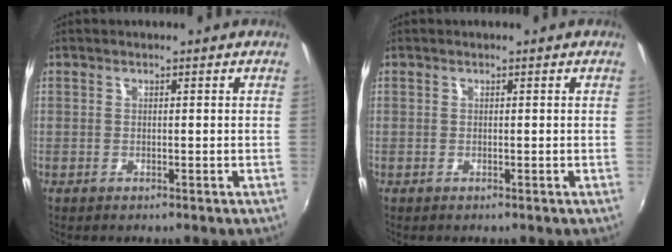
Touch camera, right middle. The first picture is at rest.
{"total": 0.0}